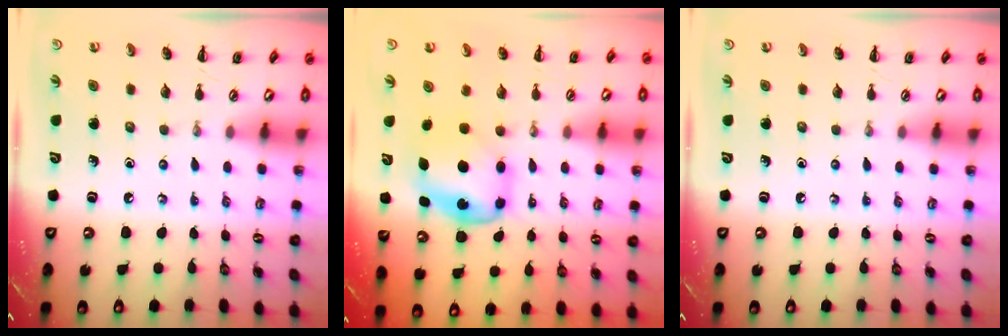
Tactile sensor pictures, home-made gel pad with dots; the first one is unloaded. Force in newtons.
{"total": 5.5, "press": 5.5, "slide": 0.8}
{"total": 0.0}